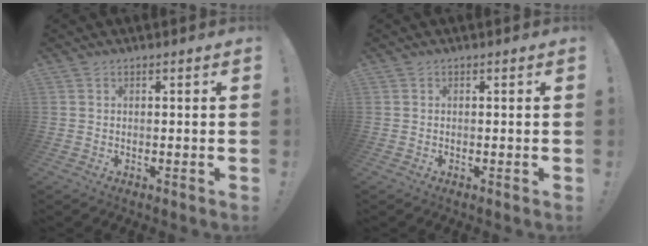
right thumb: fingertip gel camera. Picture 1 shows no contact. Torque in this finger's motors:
{"motor_torque": [-0.26, 0.12, -0.07, 0.15, -0.06]}